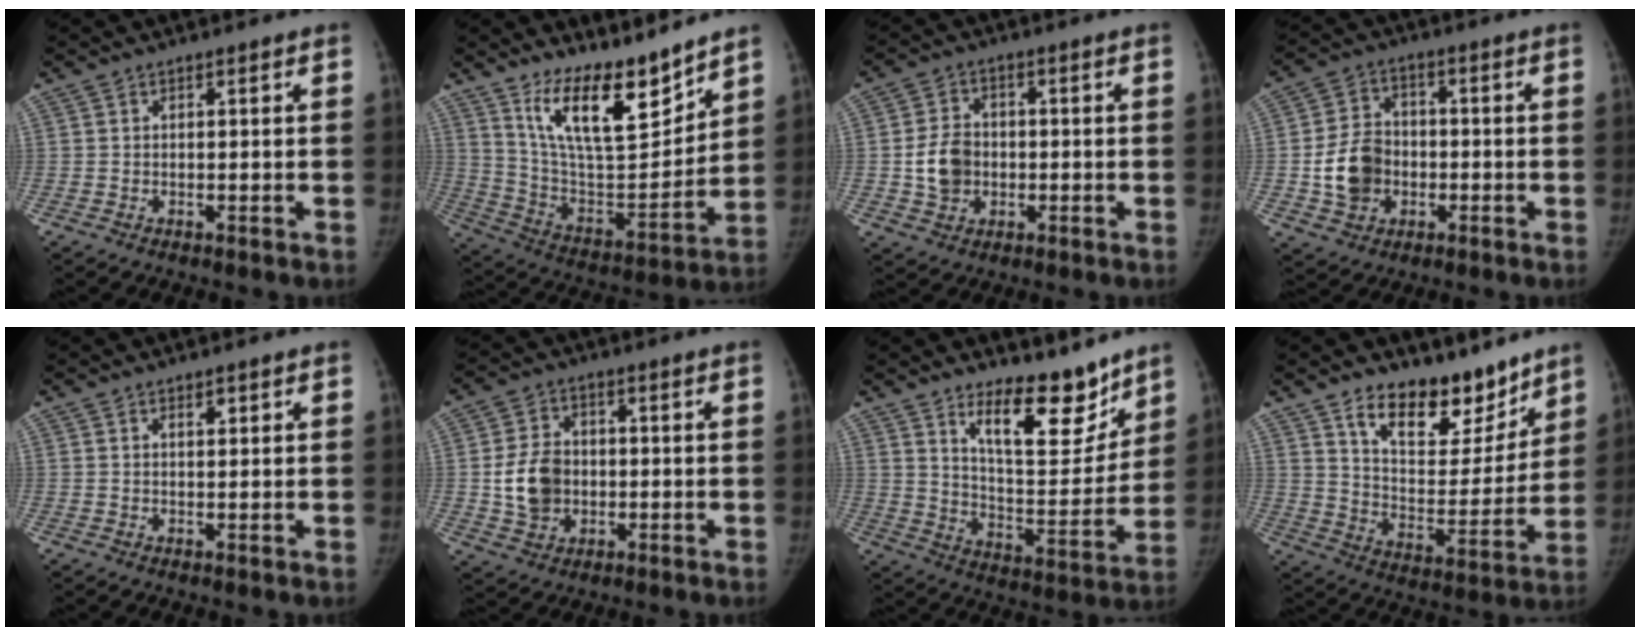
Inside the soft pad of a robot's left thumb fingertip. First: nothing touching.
{"total": 17.0, "force": [12.7, 5.4, 9.8], "torque": [-0.122, -0.089, 0.236]}
{"total": 7.3, "force": [-0.9, 5.9, 4.2], "torque": [-0.059, 0.012, -0.017]}
{"total": 10.0, "force": [-1.9, 8.2, 5.5], "torque": [-0.081, 0.018, -0.035]}
{"total": 1.3, "force": [0.8, 0.6, 0.9], "torque": [-0.007, -0.002, 0.011]}
{"total": 9.0, "force": [-0.7, 7.2, 5.3], "torque": [-0.078, 0.010, -0.010]}
{"total": 15.0, "force": [10.8, 5.5, 8.8], "torque": [-0.086, -0.094, 0.181]}
{"total": 16.1, "force": [11.8, 7.8, 7.7], "torque": [-0.059, -0.089, 0.196]}